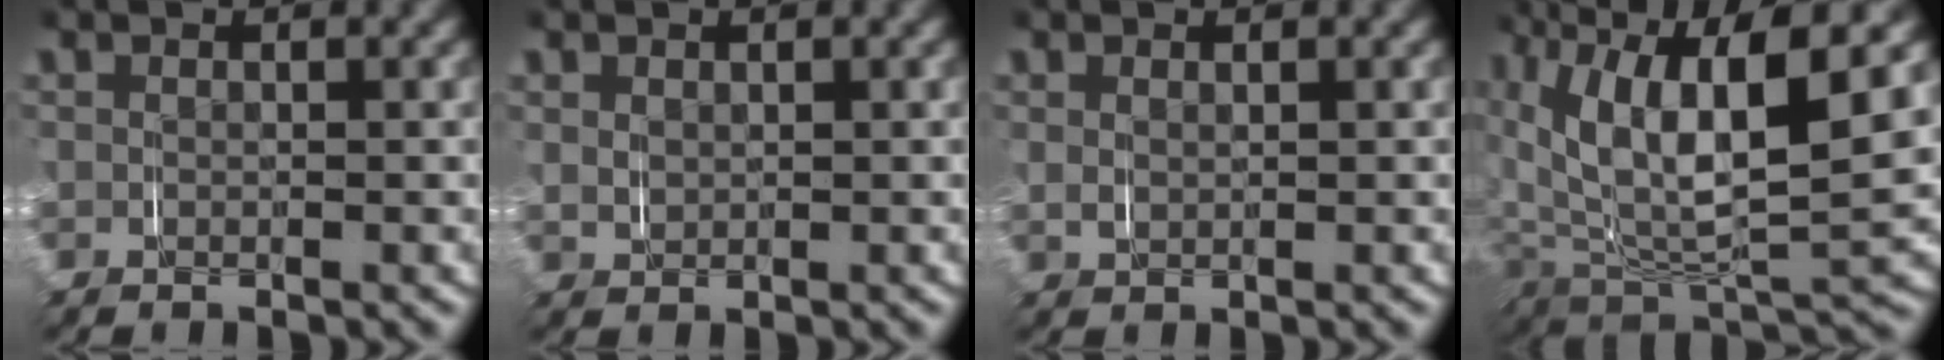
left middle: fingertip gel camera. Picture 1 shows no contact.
{"total": 1.1, "force": [0.6, 0.7, 0.5], "torque": [-0.014, -0.001, 0.018]}
{"total": 0.8, "force": [0.6, 0.4, 0.5], "torque": [-0.012, -0.002, 0.016]}
{"total": 13.4, "force": [2.2, 6.8, 11.3], "torque": [-0.196, -0.001, 0.041]}